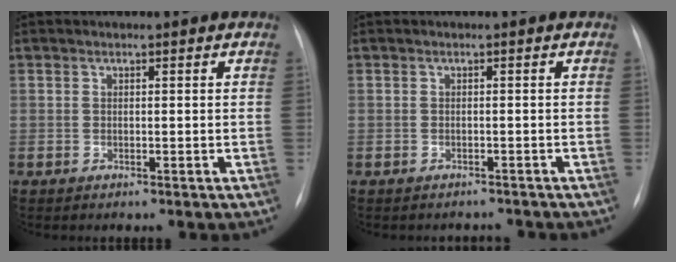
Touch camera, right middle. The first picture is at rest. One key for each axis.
{"total": 2.2, "fx": -2.0, "fy": 0.8, "fz": -0.4, "tx": 0.009, "ty": 0.002, "tz": -0.028}